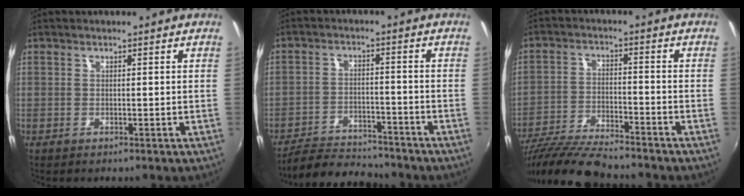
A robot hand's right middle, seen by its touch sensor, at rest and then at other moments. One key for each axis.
{"total": 10.2, "fx": -9.5, "fy": 2.5, "fz": 2.8, "tx": -0.083, "ty": 0.003, "tz": -0.149}
{"total": 13.1, "fx": -11.8, "fy": 1.5, "fz": 5.7, "tx": -0.133, "ty": -0.024, "tz": -0.217}